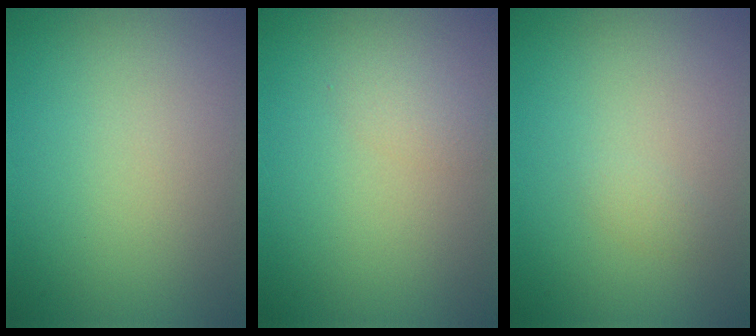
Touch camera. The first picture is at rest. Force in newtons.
{"total": 1.0, "press": 1.0, "slide": 0.1}
{"total": 0.7, "press": 0.7, "slide": 0.1}